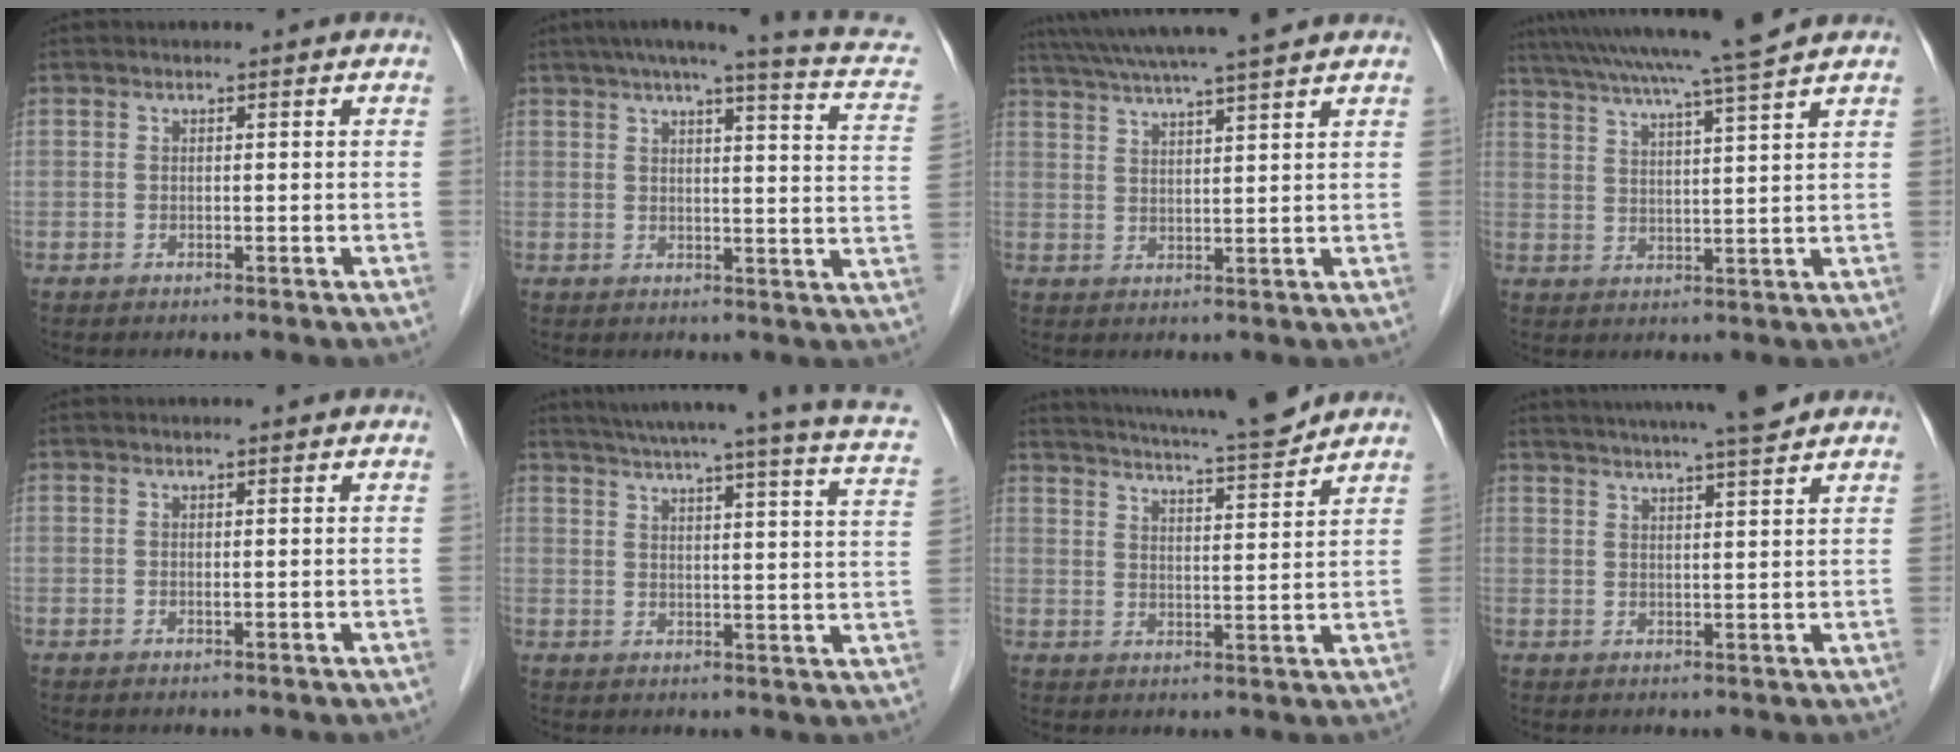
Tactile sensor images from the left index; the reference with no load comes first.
{"total": 16.0, "force": [12.1, 1.1, 10.4], "torque": [-0.149, 0.004, 0.130]}
{"total": 14.1, "force": [12.2, -0.3, 7.0], "torque": [-0.128, 0.029, 0.178]}
{"total": 14.6, "force": [12.5, -2.0, 7.3], "torque": [-0.132, -0.007, 0.181]}
{"total": 0.0}
{"total": 23.1, "force": [19.1, 0.2, 12.9], "torque": [-0.193, -0.019, 0.230]}
{"total": 12.3, "force": [11.3, -0.4, 4.7], "torque": [-0.087, -0.005, 0.164]}
{"total": 12.1, "force": [10.6, -0.1, 5.7], "torque": [-0.097, 0.010, 0.143]}